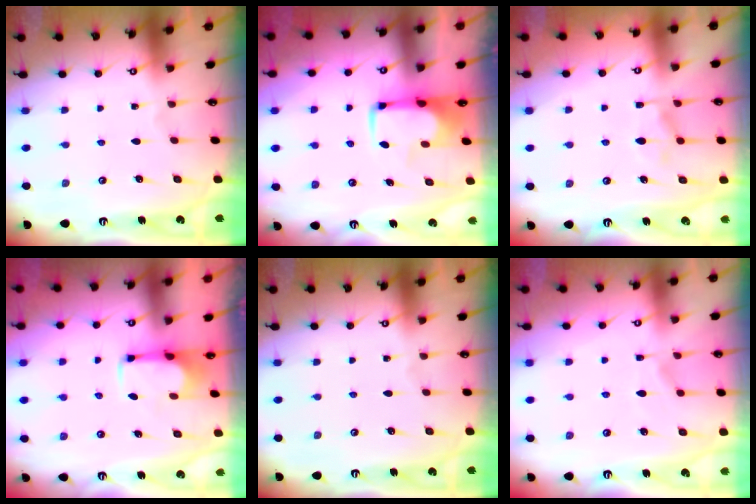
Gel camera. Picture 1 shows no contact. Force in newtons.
{"total": 1.5, "press": 1.5, "slide": 0.4}
{"total": 1.7, "press": 0.9, "slide": 1.5}
{"total": 2.8, "press": 2.6, "slide": 1.0}
{"total": 0.0}
{"total": 1.7, "press": 1.1, "slide": 1.2}